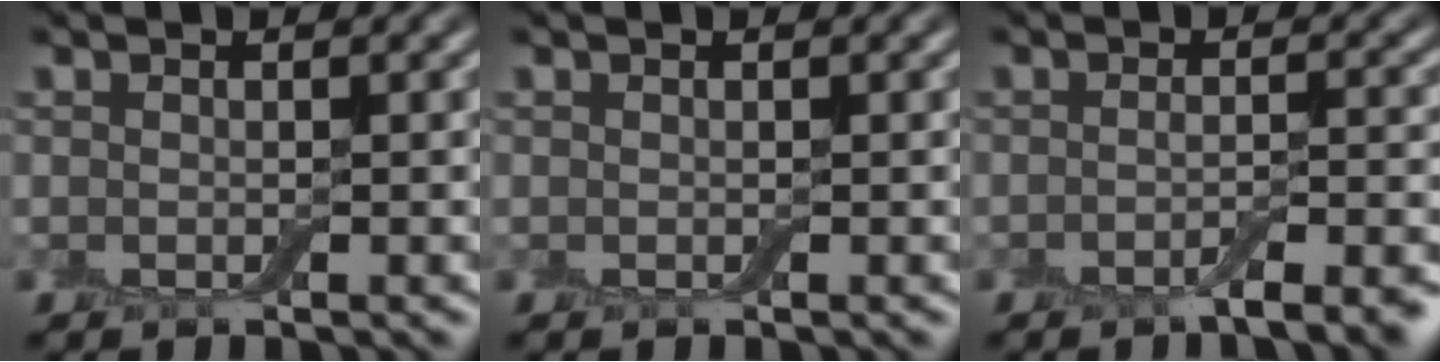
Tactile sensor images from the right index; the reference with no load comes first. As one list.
[{"total": 0.0}, {"total": 3.2, "force": [-1.8, 0.8, 2.5], "torque": [-0.033, 0.002, -0.036]}]